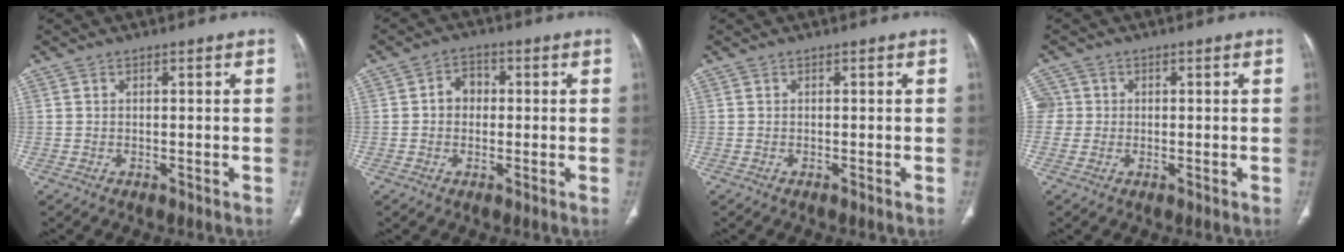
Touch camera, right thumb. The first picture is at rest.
{"total": 4.2, "force": [0.1, 3.4, 2.4], "torque": [-0.020, 0.015, -0.006]}
{"total": 0.0}
{"total": 3.4, "force": [-0.2, 3.4, 0.4], "torque": [0.014, 0.011, -0.007]}